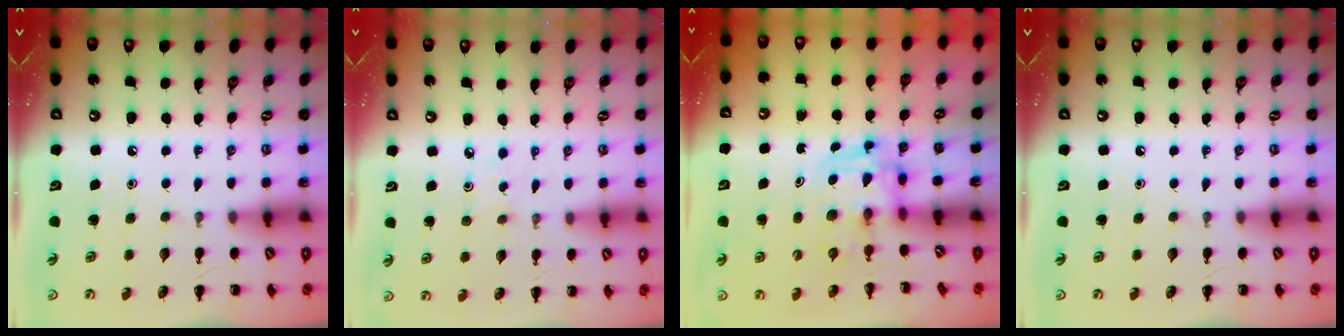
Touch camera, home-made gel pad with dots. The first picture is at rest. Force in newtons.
{"total": 1.5, "press": 1.4, "slide": 0.6}
{"total": 3.7, "press": 3.7, "slide": 0.6}
{"total": 0.0}